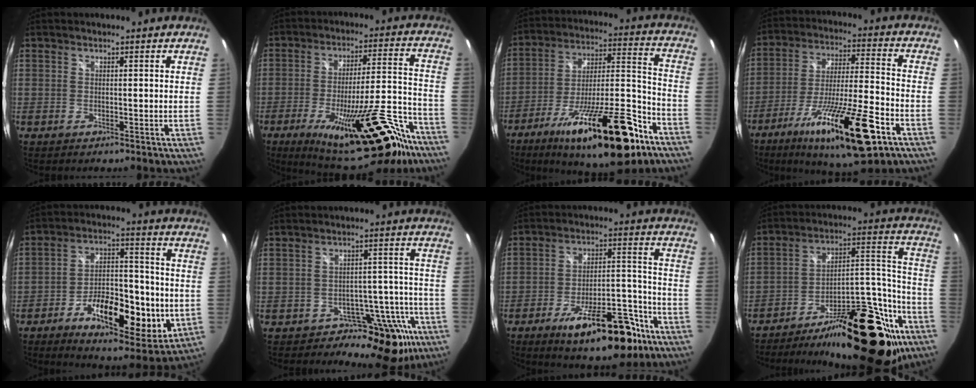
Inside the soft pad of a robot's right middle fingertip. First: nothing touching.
{"total": 26.3, "force": [-17.8, 7.7, 17.7], "torque": [-0.273, -0.013, -0.249]}
{"total": 27.1, "force": [-16.6, 6.9, 20.3], "torque": [-0.328, -0.020, -0.260]}
{"total": 22.0, "force": [-12.0, 3.9, 18.0], "torque": [-0.327, -0.042, -0.202]}
{"total": 18.2, "force": [-5.9, 7.8, 15.4], "torque": [-0.258, -0.004, -0.084]}
{"total": 13.1, "force": [-9.4, 7.9, 4.7], "torque": [-0.034, 0.034, -0.114]}
{"total": 18.7, "force": [-12.2, 6.6, 12.6], "torque": [-0.193, 0.004, -0.172]}
{"total": 29.9, "force": [-19.8, 11.4, 19.2], "torque": [-0.237, 0.045, -0.283]}